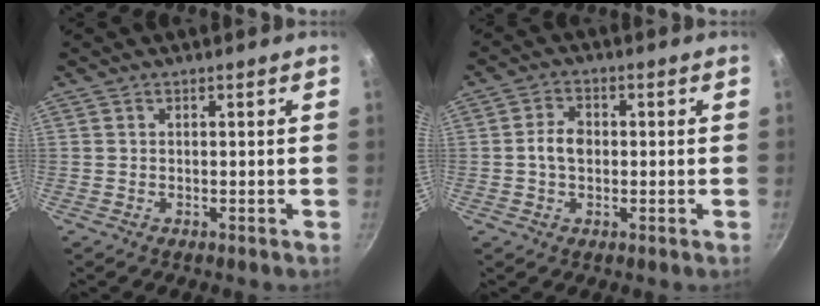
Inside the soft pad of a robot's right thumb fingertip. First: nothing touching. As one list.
[{"total": 4.6, "force": [-0.2, 3.3, 3.3], "torque": [-0.049, 0.014, -0.008]}]